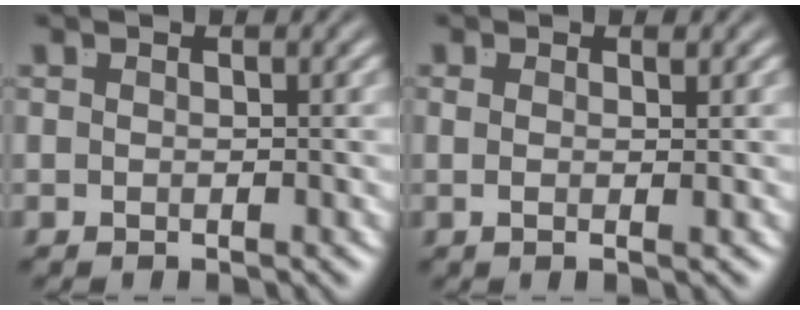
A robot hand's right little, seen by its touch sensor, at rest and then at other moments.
{"total": 1.6, "force": [0.0, -1.0, 1.3], "torque": [-0.015, -0.009, 0.007]}